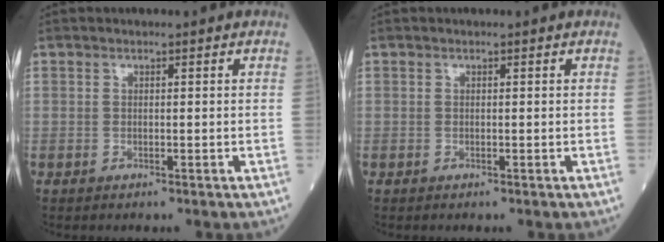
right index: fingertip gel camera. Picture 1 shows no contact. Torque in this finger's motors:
{"motor_torque": [0.00, 0.00, 0.00, -0.01]}